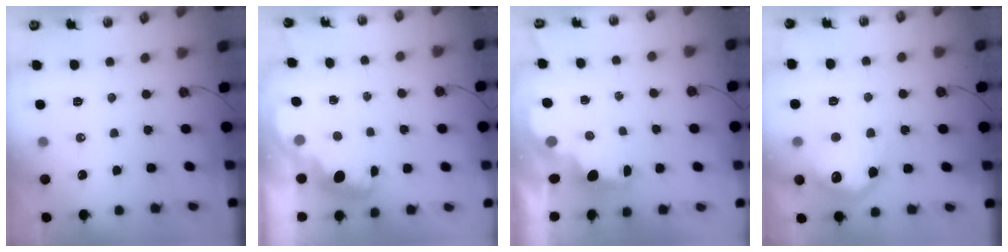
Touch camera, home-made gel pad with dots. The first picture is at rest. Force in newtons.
{"total": 2.8, "press": 2.6, "slide": 0.8}
{"total": 2.2, "press": 2.0, "slide": 0.8}
{"total": 14.6, "press": 14.6, "slide": 0.8}